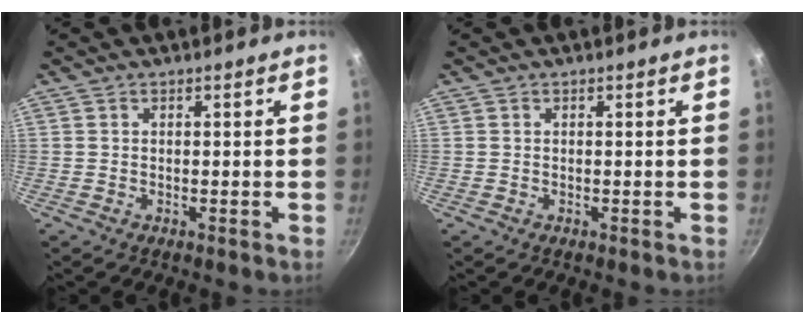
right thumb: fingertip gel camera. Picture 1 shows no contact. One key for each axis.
{"total": 0.0}